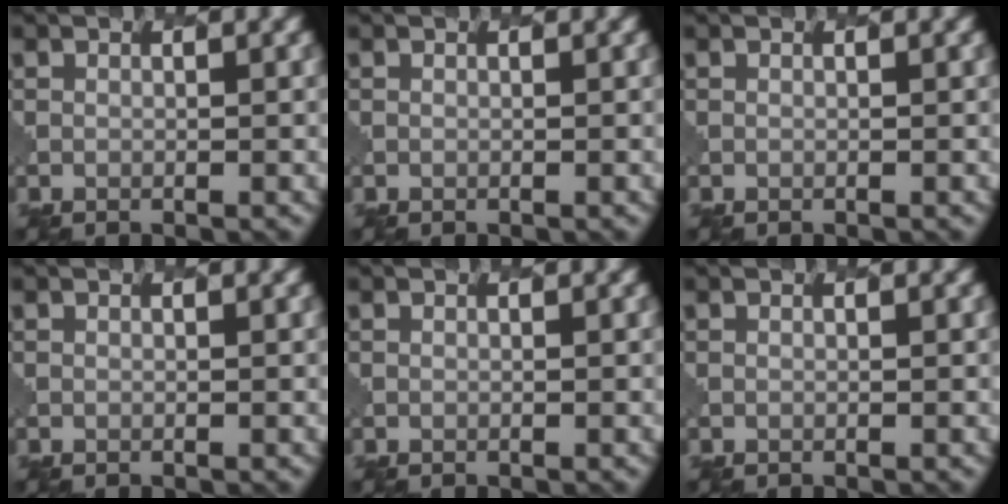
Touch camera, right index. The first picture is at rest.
{"total": 0.0}
{"total": 0.0}
{"total": 0.0}
{"total": 0.0}
{"total": 0.0}